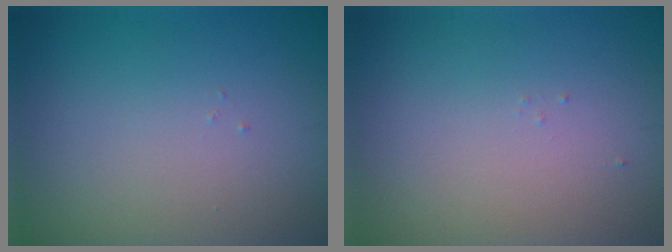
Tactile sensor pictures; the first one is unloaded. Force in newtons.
{"total": 0.0}